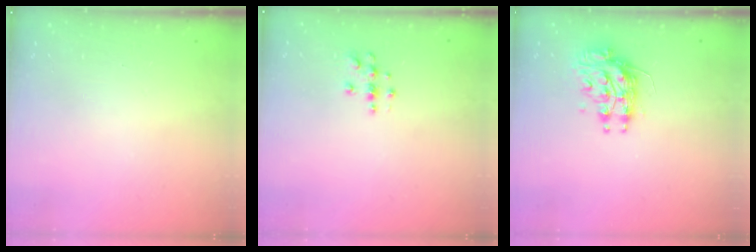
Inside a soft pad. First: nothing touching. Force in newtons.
{"total": 3.9, "press": 3.8, "slide": 0.4}
{"total": 9.2, "press": 9.2, "slide": 0.7}